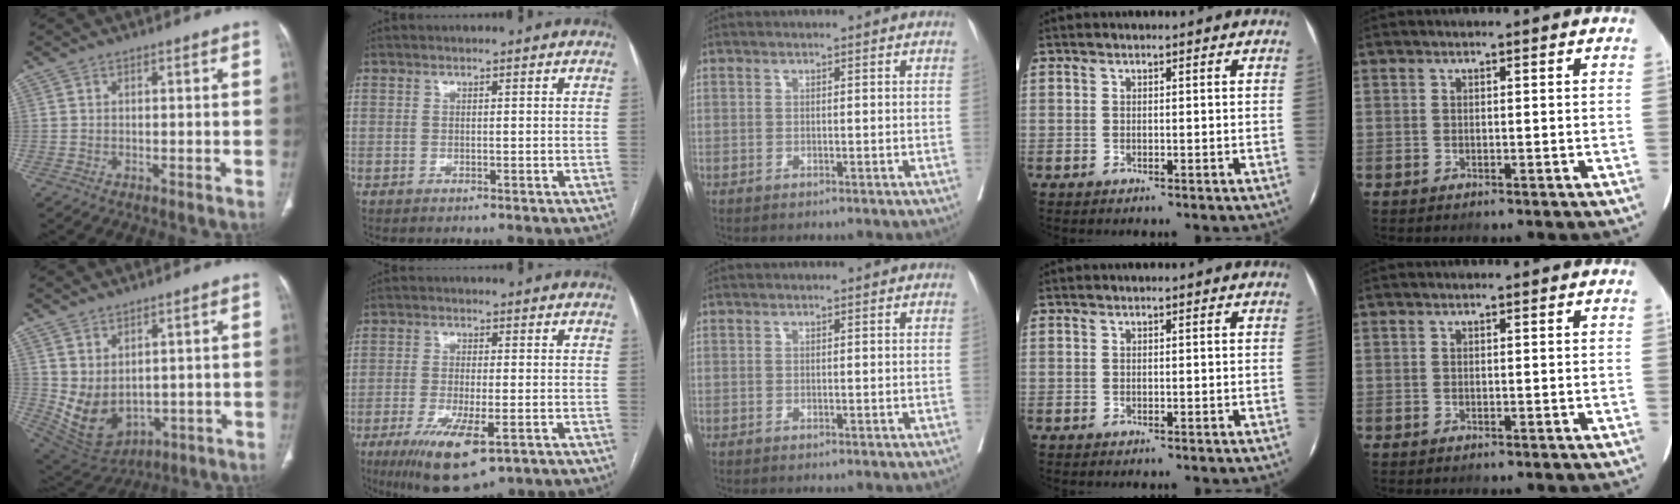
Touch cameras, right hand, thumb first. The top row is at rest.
{"thumb": {"total": 9.7, "force": [1.2, 6.6, 7.0], "torque": [-0.117, -0.017, 0.057]}, "index": {"total": 10.4, "force": [-5.2, 2.6, 8.6], "torque": [-0.156, -0.025, -0.080]}}